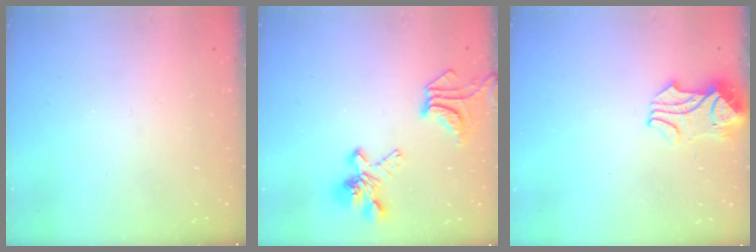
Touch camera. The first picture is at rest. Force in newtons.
{"total": 7.5, "press": 7.2, "slide": 2.2}
{"total": 2.2, "press": 2.1, "slide": 0.5}